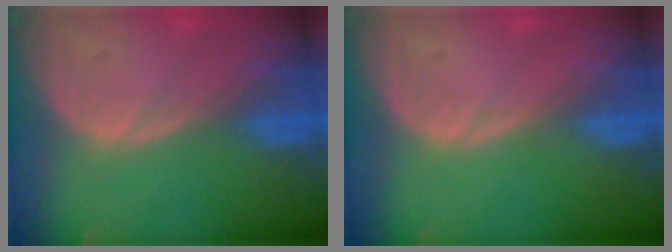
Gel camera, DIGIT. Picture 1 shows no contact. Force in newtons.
{"total": 0.0}